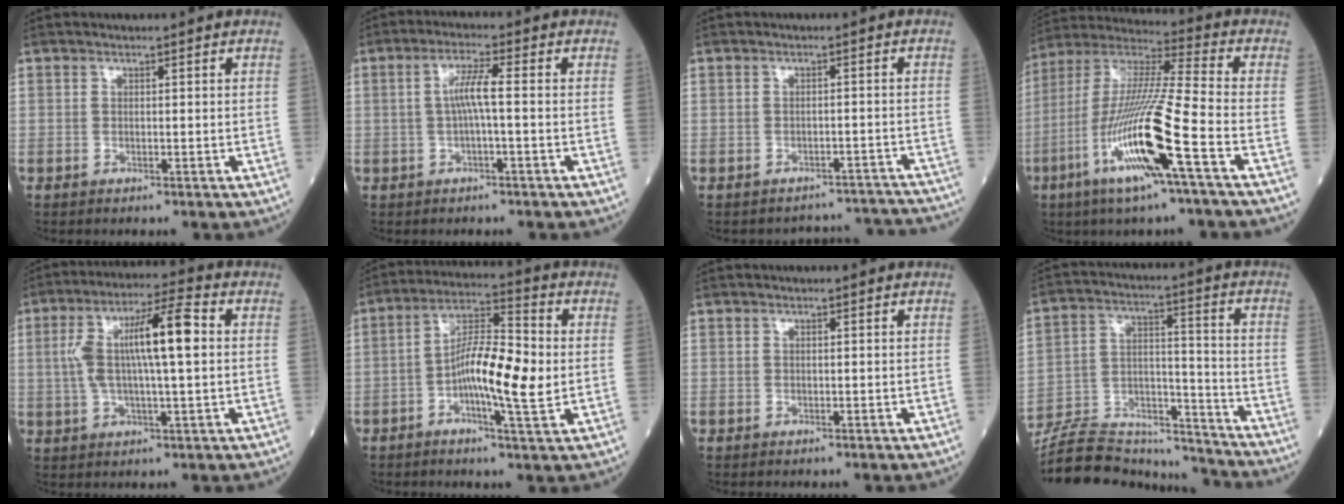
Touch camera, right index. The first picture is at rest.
{"total": 4.3, "force": [-0.1, 0.1, 4.3], "torque": [-0.084, 0.011, 0.000]}
{"total": 9.5, "force": [-9.4, 1.4, -0.8], "torque": [0.022, 0.034, -0.096]}
{"total": 18.9, "force": [-7.2, -0.2, 17.5], "torque": [-0.369, -0.025, -0.147]}
{"total": 12.4, "force": [1.6, 1.9, 12.1], "torque": [-0.226, 0.027, 0.024]}
{"total": 11.1, "force": [-1.2, 1.8, 10.8], "torque": [-0.193, 0.010, -0.029]}
{"total": 0.0}
{"total": 19.4, "force": [-18.4, 4.1, 4.6], "torque": [-0.108, 0.029, -0.292]}